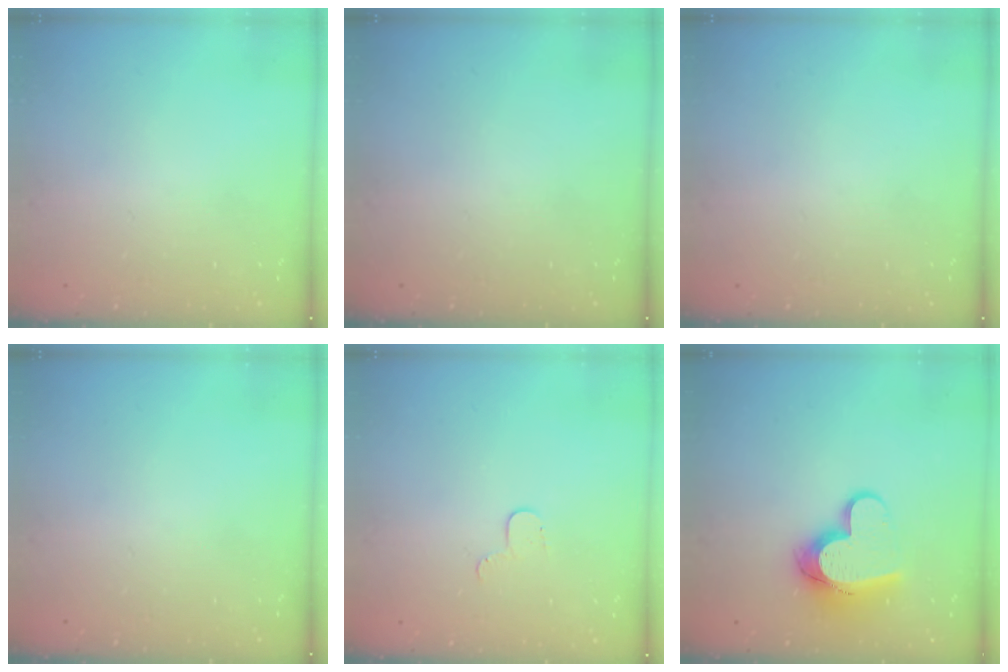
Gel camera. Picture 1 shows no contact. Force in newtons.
{"total": 0.0}
{"total": 0.0}
{"total": 0.0}
{"total": 4.2, "press": 4.2, "slide": 0.4}
{"total": 12.7, "press": 12.7, "slide": 1.4}